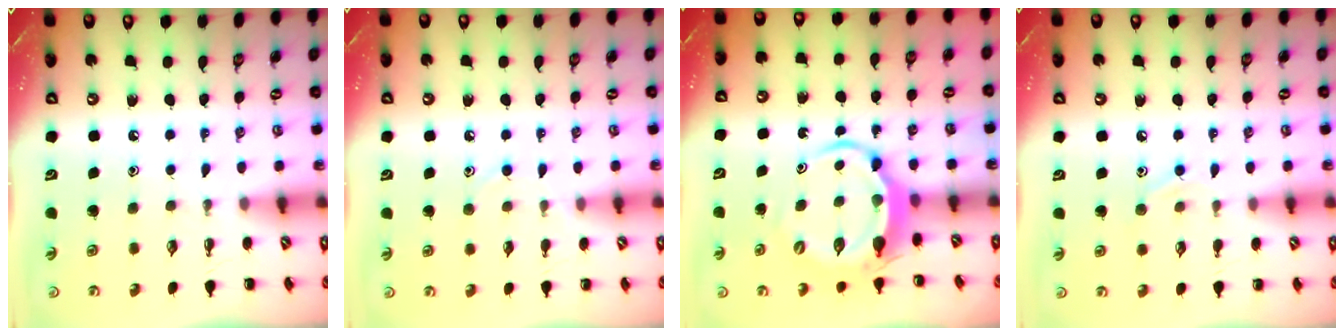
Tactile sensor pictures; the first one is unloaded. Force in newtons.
{"total": 6.8, "press": 6.5, "slide": 2.0}
{"total": 5.8, "press": 5.8, "slide": 1.0}
{"total": 8.3, "press": 8.1, "slide": 1.8}